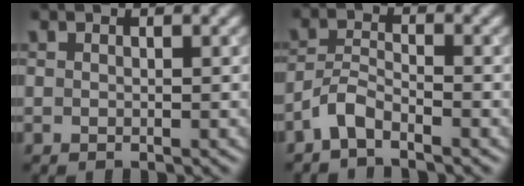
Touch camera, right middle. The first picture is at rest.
{"total": 2.5, "force": [-2.1, 0.5, 1.2], "torque": [-0.029, 0.004, -0.051]}